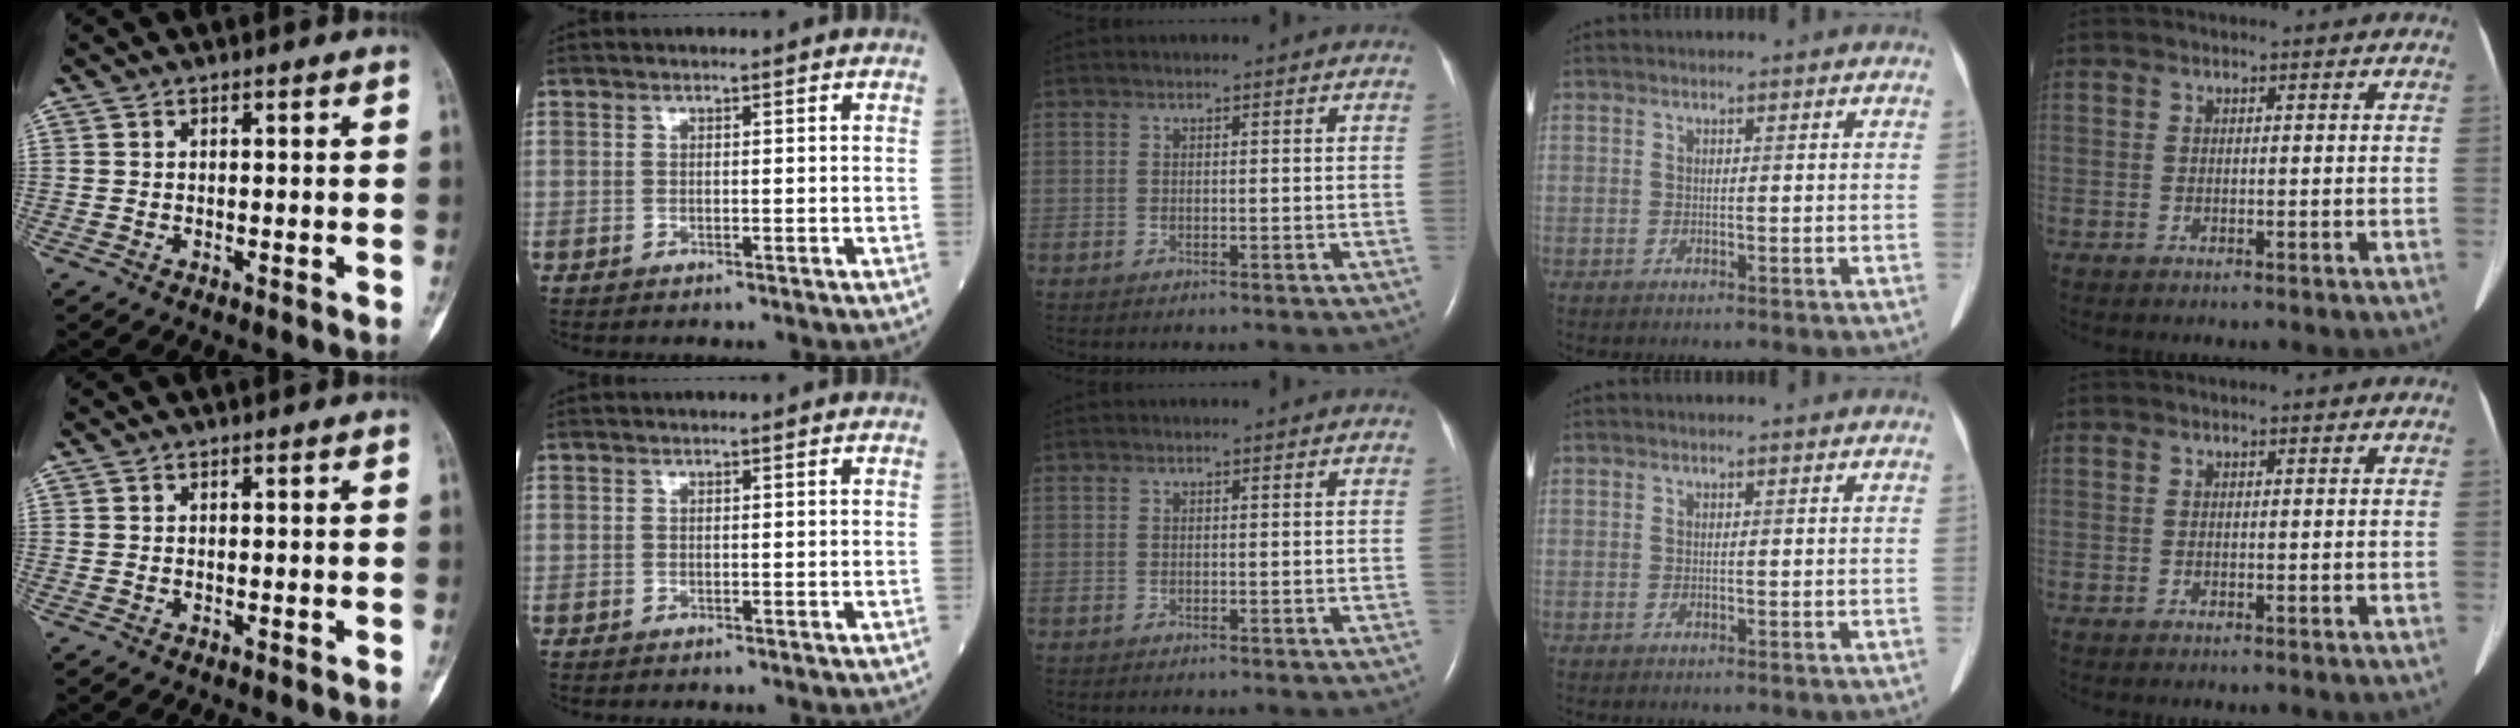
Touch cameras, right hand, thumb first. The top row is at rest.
{}